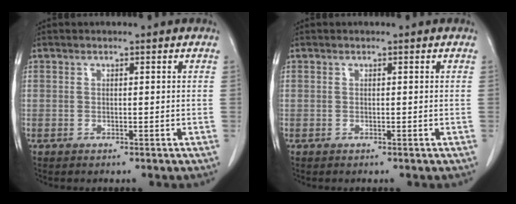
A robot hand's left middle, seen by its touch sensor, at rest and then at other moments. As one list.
[{"total": 0.0}]